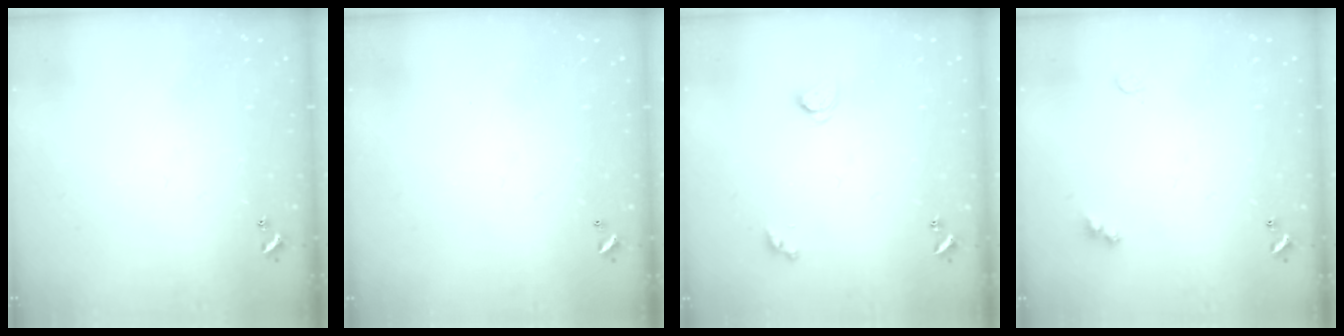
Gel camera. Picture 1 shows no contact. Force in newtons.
{"total": 2.9, "press": 2.9, "slide": 0.1}
{"total": 2.7, "press": 2.7, "slide": 0.5}
{"total": 4.3, "press": 4.3, "slide": 0.6}